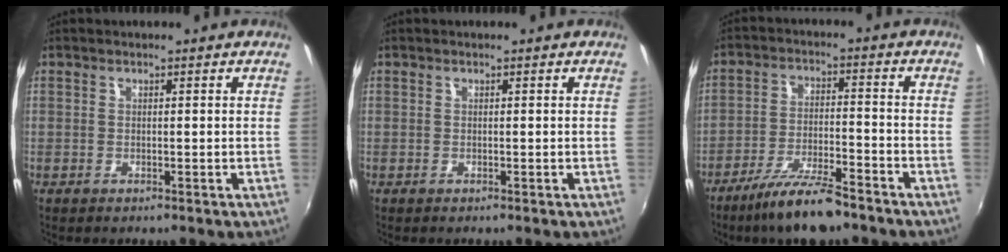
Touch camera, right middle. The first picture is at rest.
{"total": 0.0}
{"total": 10.7, "force": [-8.5, 2.1, 6.1], "torque": [-0.132, -0.013, -0.147]}